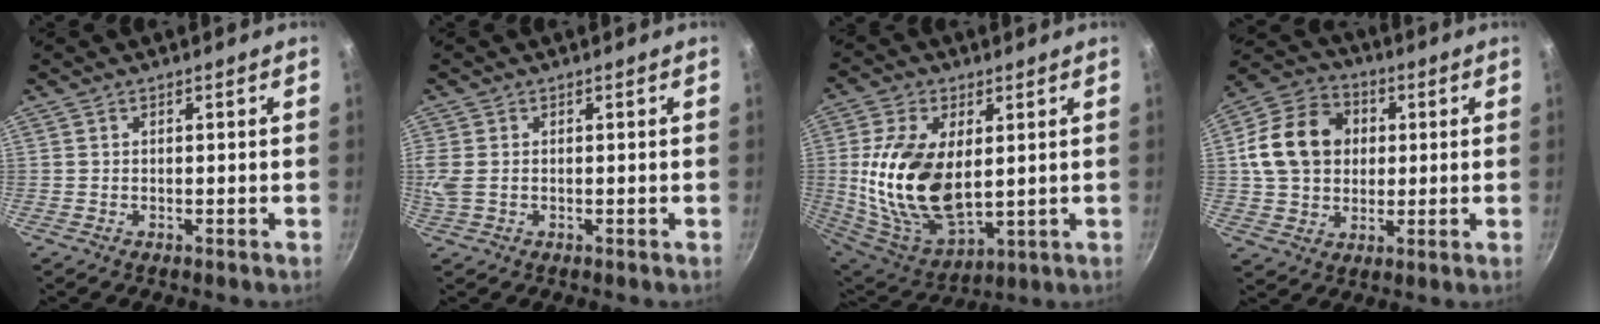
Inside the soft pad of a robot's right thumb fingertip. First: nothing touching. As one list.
[{"total": 3.4, "force": [0.1, 2.2, 2.5], "torque": [-0.056, 0.000, 0.000]}, {"total": 18.7, "force": [2.1, 10.7, 15.2], "torque": [-0.285, -0.019, 0.054]}, {"total": 14.9, "force": [2.3, 12.0, 8.6], "torque": [-0.124, 0.015, 0.030]}]